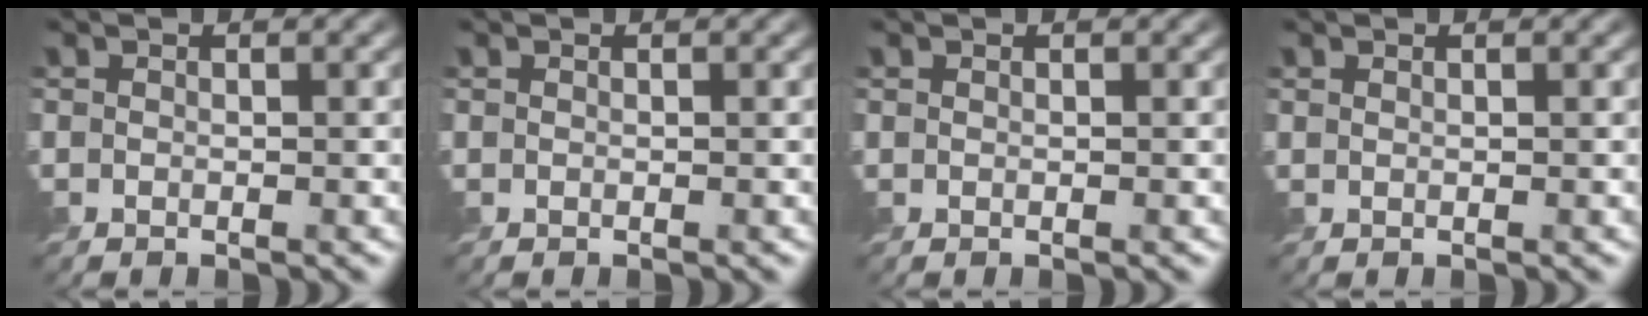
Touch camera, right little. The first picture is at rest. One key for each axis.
{"total": 0.0}
{"total": 0.0}
{"total": 0.6, "fx": 0.5, "fy": -0.1, "fz": -0.1, "tx": 0.003, "ty": 0.003, "tz": 0.012}